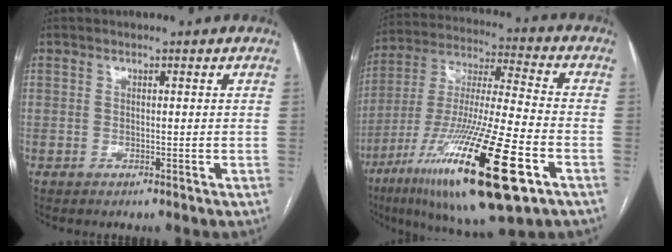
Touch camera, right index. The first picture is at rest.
{"total": 25.6, "force": [-11.7, 2.9, 22.6], "torque": [-0.407, -0.047, -0.199]}